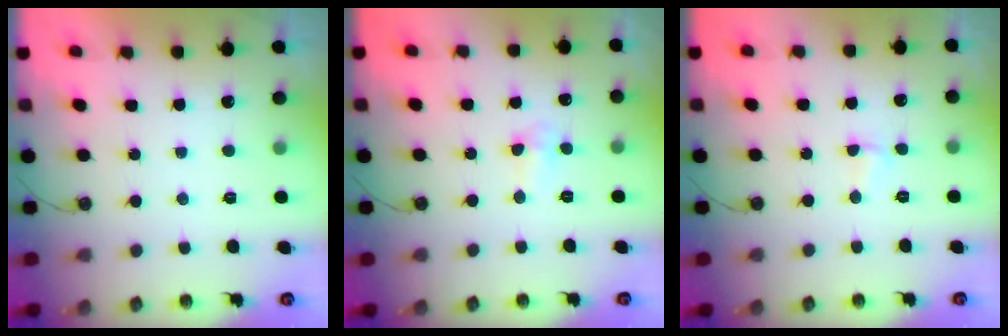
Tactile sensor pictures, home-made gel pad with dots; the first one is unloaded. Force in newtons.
{"total": 4.3, "press": 2.6, "slide": 3.4}
{"total": 2.9, "press": 2.9, "slide": 0.6}